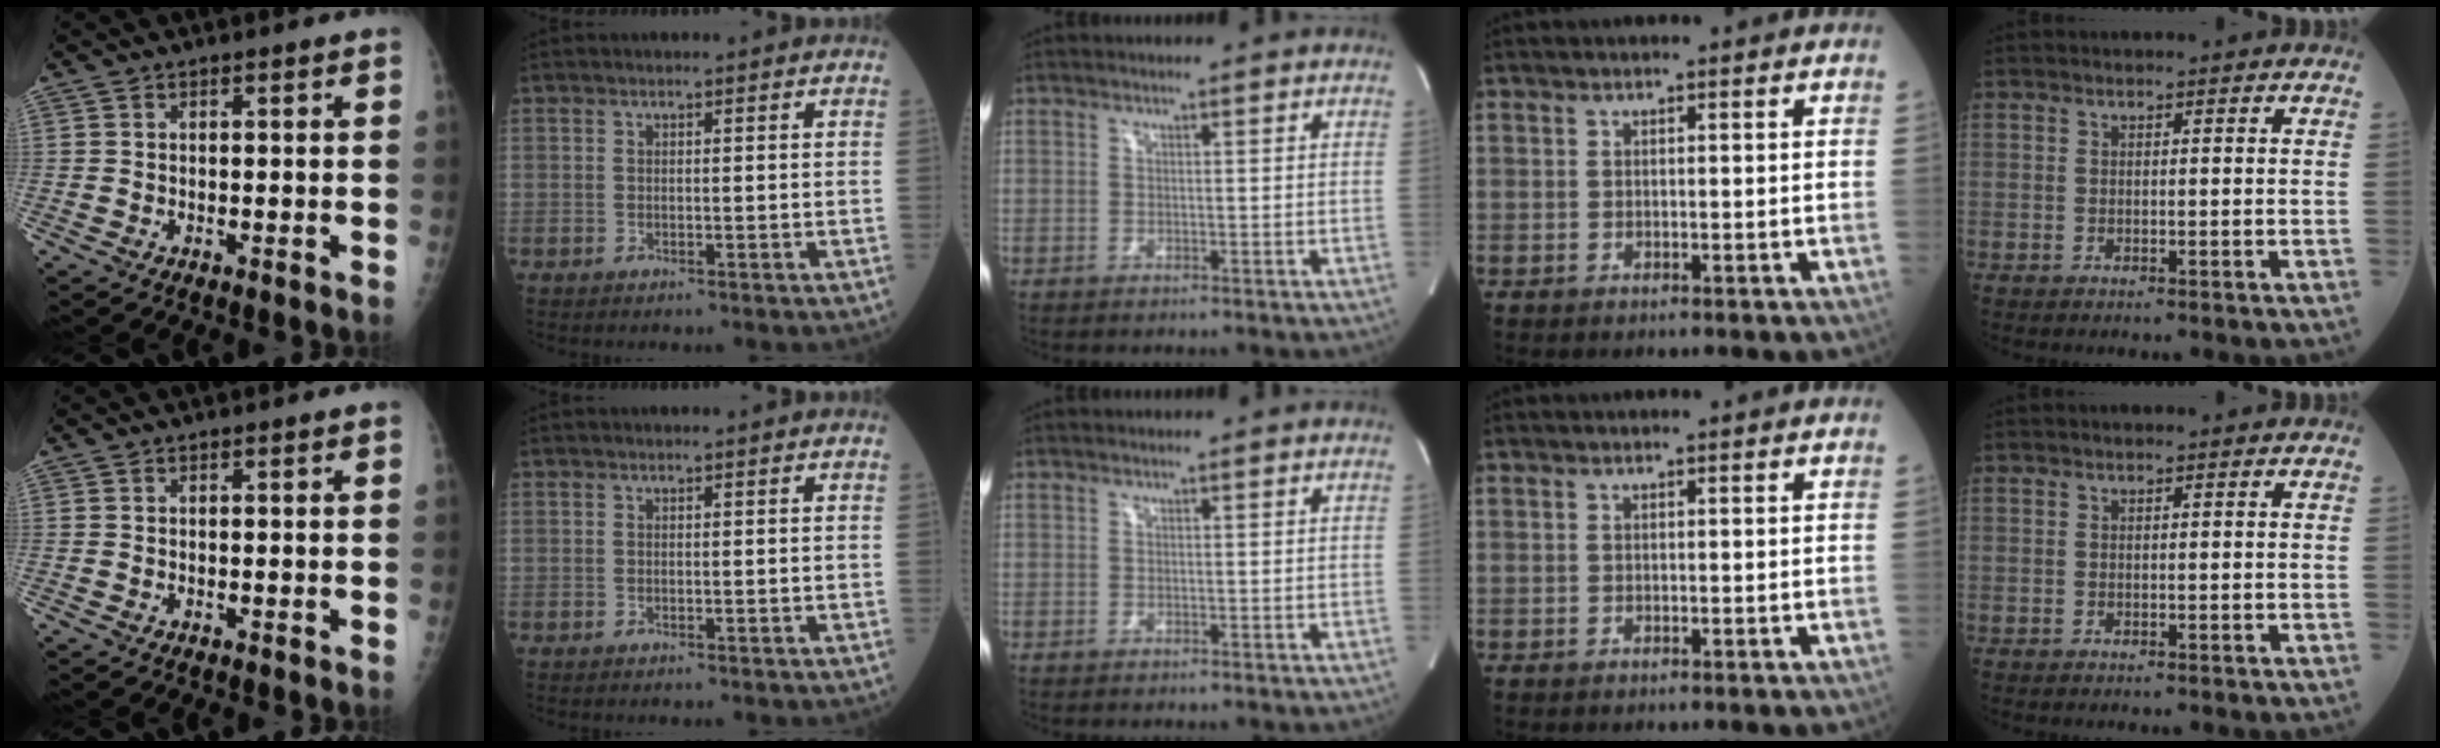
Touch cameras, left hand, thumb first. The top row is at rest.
{}